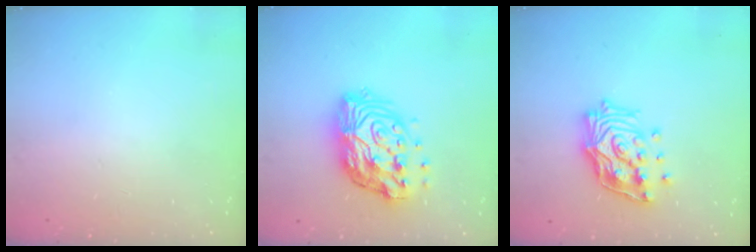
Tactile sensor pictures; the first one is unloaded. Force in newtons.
{"total": 16.0, "press": 16.0, "slide": 1.1}
{"total": 17.0, "press": 16.9, "slide": 2.0}